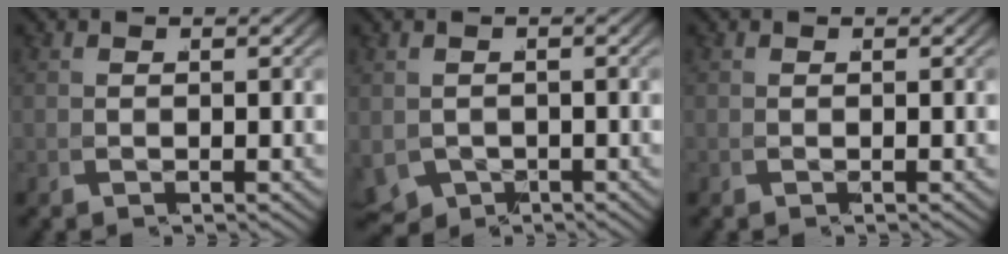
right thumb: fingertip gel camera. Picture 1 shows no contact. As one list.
[{"total": 4.5, "force": [-1.8, 3.6, 1.9], "torque": [-0.048, -0.037, -0.011]}, {"total": 0.0}]